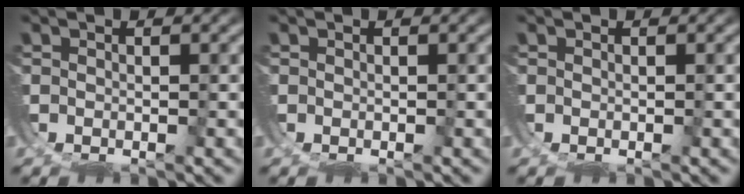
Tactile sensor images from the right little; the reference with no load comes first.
{"total": 0.0}
{"total": 0.0}